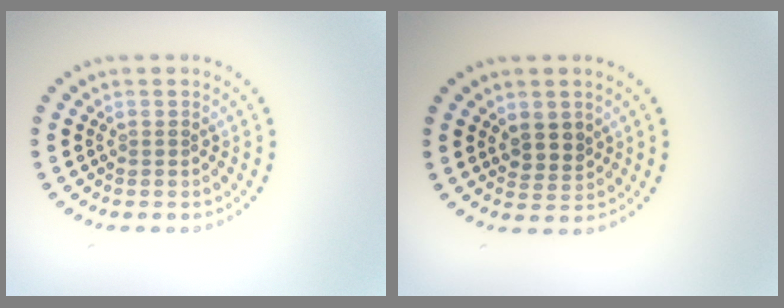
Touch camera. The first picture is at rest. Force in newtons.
{"total": 2.2, "press": 2.0, "slide": 0.9}